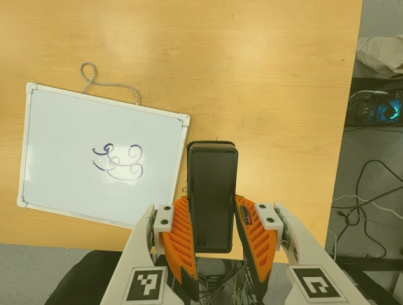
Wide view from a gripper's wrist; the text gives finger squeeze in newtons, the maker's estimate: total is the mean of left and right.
{"total": 4.5, "left": 3.2, "right": 5.8}